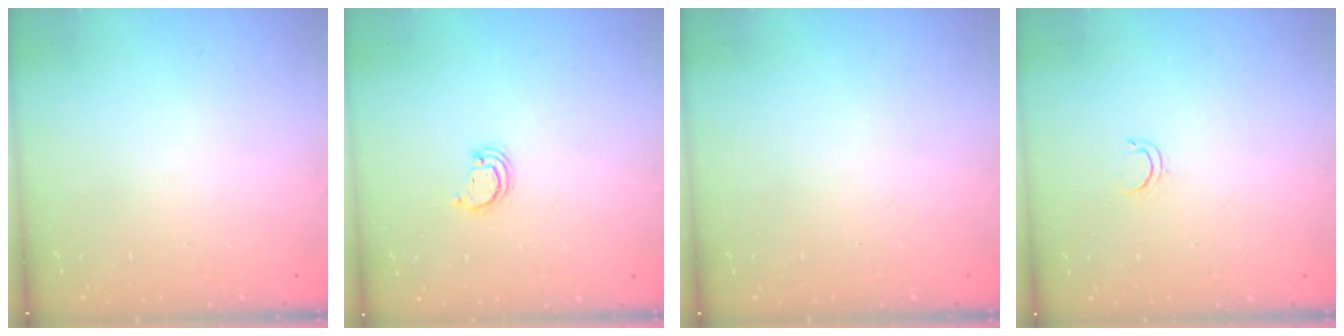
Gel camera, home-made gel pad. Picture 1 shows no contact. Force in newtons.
{"total": 2.6, "press": 2.6, "slide": 0.2}
{"total": 0.0}
{"total": 2.6, "press": 2.5, "slide": 0.4}